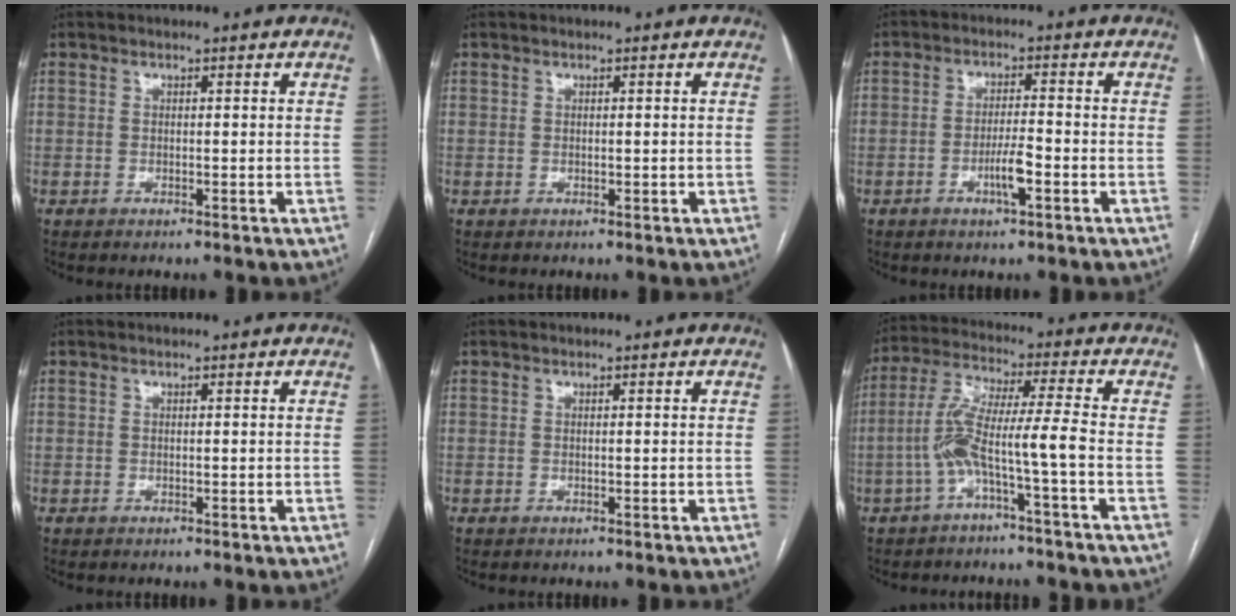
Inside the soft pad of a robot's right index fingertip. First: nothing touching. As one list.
[{"total": 0.0}, {"total": 4.2, "force": [-1.8, 0.4, 3.8], "torque": [-0.069, -0.002, -0.034]}, {"total": 0.0}, {"total": 0.0}, {"total": 8.1, "force": [-3.1, -0.6, 7.4], "torque": [-0.155, 0.028, -0.061]}]